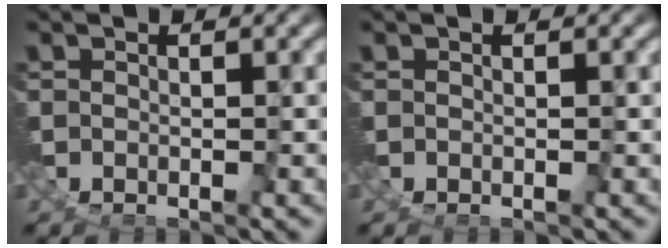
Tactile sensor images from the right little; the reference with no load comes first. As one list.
[{"total": 0.0}]